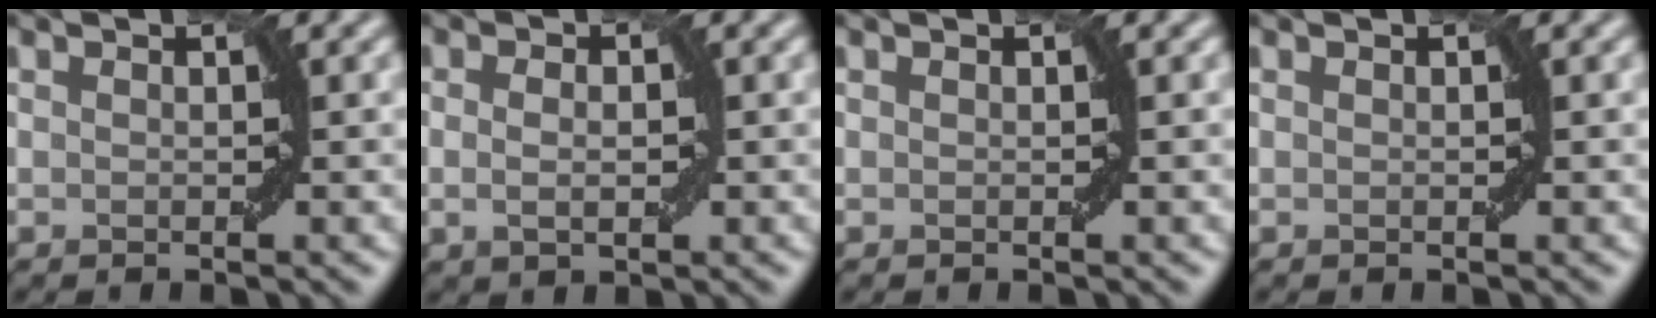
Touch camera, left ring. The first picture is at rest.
{"total": 2.2, "force": [0.0, 1.2, 1.8], "torque": [-0.025, 0.002, -0.001]}
{"total": 0.0}
{"total": 0.0}